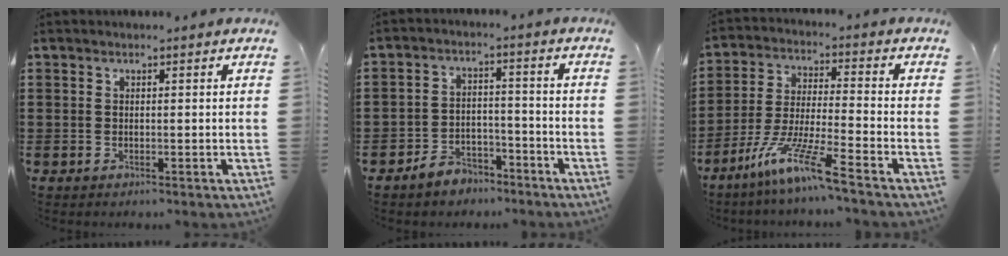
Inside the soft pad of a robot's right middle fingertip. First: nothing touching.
{"total": 4.5, "force": [-4.2, 1.6, 0.4], "torque": [-0.011, 0.011, -0.084]}
{"total": 10.1, "force": [-7.6, -0.1, 6.7], "torque": [-0.143, -0.012, -0.152]}